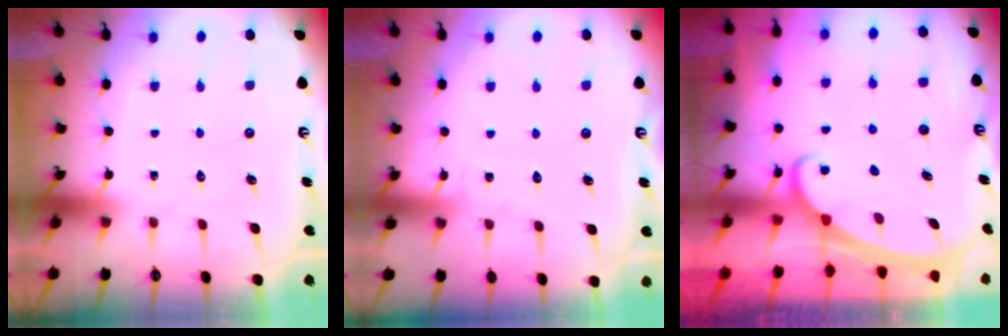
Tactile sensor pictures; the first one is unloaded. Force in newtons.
{"total": 2.6, "press": 2.6, "slide": 0.3}
{"total": 2.2, "press": 2.2, "slide": 0.4}